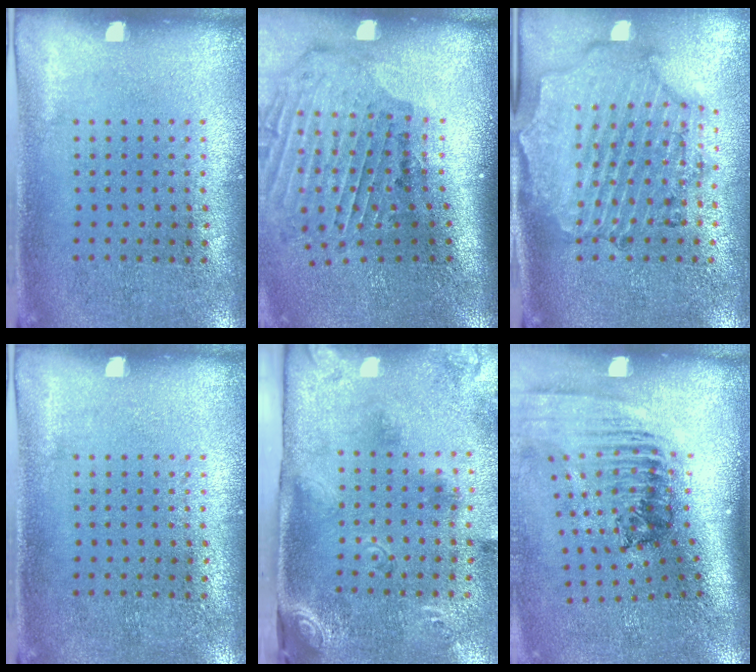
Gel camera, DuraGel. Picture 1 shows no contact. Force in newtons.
{"total": 2.0, "press": 1.7, "slide": 1.1}
{"total": 1.6, "press": 1.6, "slide": 0.4}
{"total": 0.0}
{"total": 2.9, "press": 1.9, "slide": 2.2}
{"total": 2.4, "press": 1.7, "slide": 1.7}